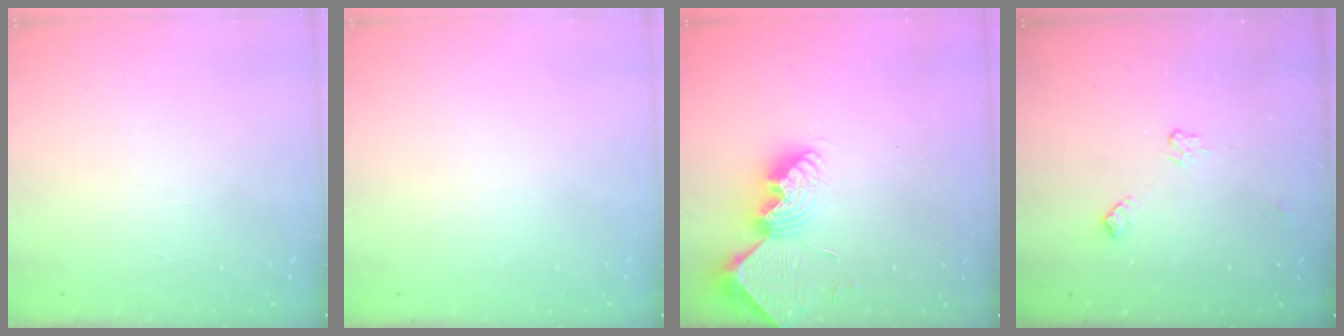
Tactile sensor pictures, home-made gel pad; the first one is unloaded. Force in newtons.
{"total": 0.0}
{"total": 12.5, "press": 12.4, "slide": 1.0}
{"total": 6.7, "press": 6.7, "slide": 0.9}